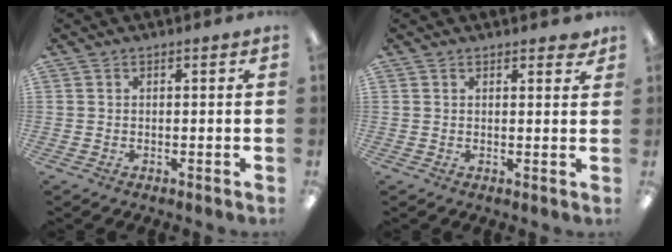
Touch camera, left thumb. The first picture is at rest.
{"total": 1.9, "force": [1.6, 0.7, 0.8], "torque": [-0.001, -0.005, 0.026]}